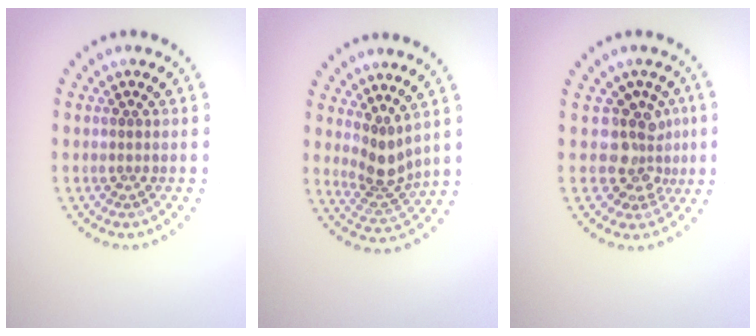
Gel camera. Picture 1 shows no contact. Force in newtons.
{"total": 2.8, "press": 2.1, "slide": 1.9}
{"total": 3.5, "press": 2.8, "slide": 2.2}